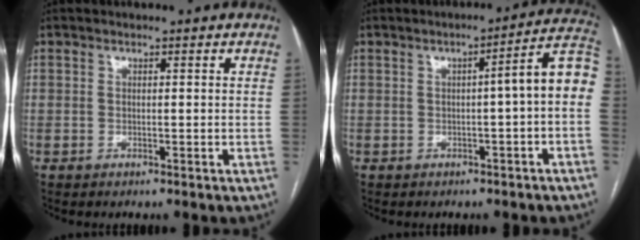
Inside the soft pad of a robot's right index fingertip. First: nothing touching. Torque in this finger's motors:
{"motor_torque": [1.08, -0.02, 0.44, 0.09]}